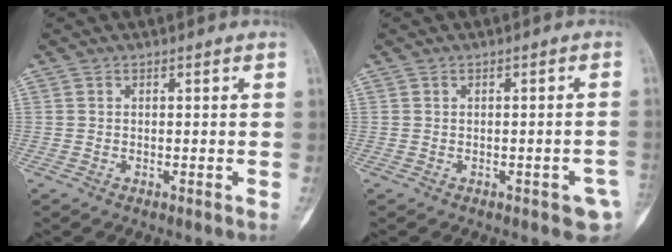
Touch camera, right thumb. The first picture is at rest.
{"total": 4.3, "force": [-1.6, 1.7, 3.6], "torque": [-0.032, 0.007, -0.015]}